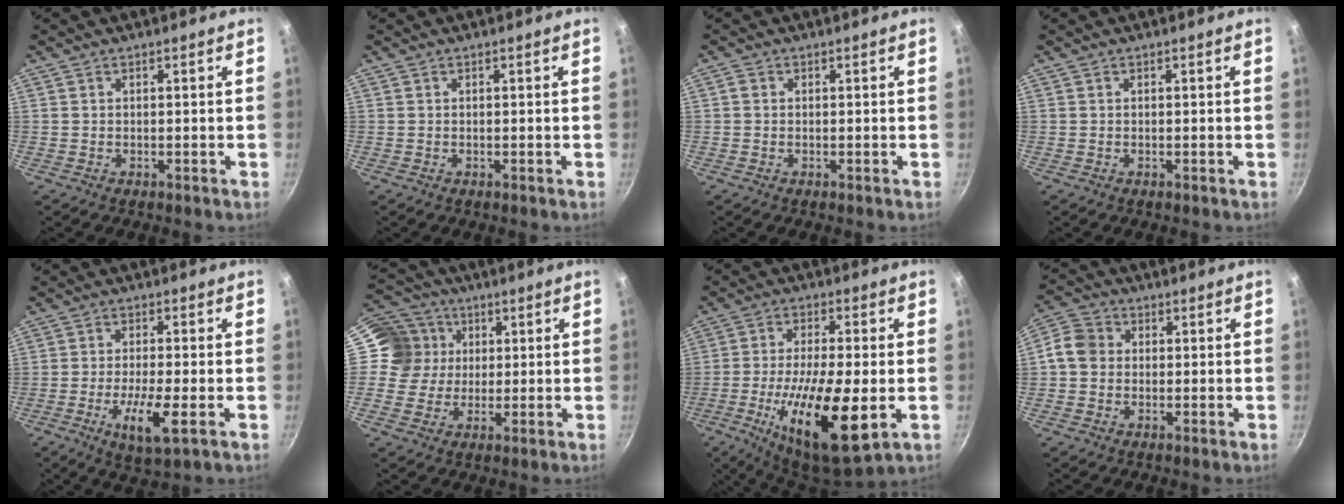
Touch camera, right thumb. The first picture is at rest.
{"total": 0.0}
{"total": 0.8, "force": [0.0, 0.7, 0.4], "torque": [-0.007, 0.004, -0.001]}
{"total": 0.0}
{"total": 8.1, "force": [-2.6, 1.8, 7.5], "torque": [-0.141, -0.001, -0.046]}
{"total": 9.9, "force": [1.7, 9.5, 2.4], "torque": [-0.015, 0.013, 0.012]}
{"total": 18.8, "force": [-4.7, 5.8, 17.2], "torque": [-0.304, 0.005, -0.081]}
{"total": 6.0, "force": [0.0, 5.3, 2.9], "torque": [-0.033, 0.013, -0.020]}